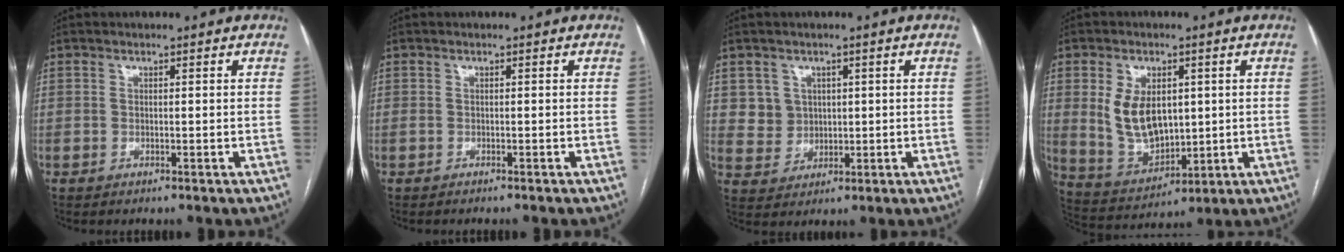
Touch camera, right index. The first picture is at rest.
{"total": 1.8, "force": [-1.6, -0.1, 0.7], "torque": [-0.009, -0.001, -0.022]}
{"total": 4.4, "force": [1.4, 4.1, 0.4], "torque": [-0.007, 0.011, 0.031]}
{"total": 10.1, "force": [1.8, 6.2, 7.8], "torque": [-0.157, 0.004, 0.053]}